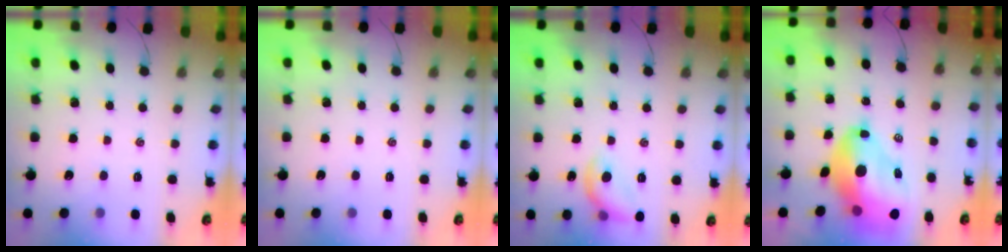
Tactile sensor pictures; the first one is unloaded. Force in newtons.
{"total": 0.0}
{"total": 9.2, "press": 9.2, "slide": 0.2}
{"total": 17.4, "press": 16.8, "slide": 4.7}